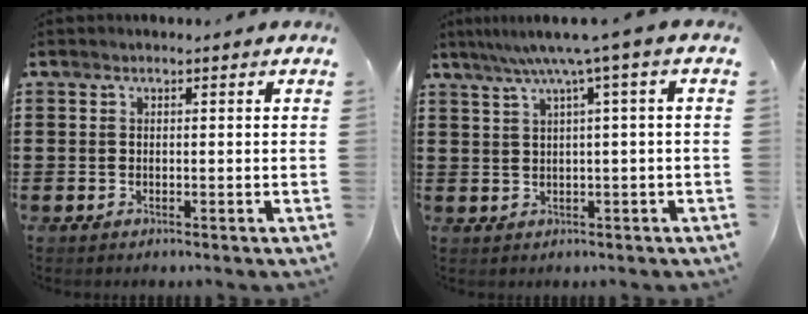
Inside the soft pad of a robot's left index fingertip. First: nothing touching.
{"total": 5.1, "force": [2.1, -0.8, 4.6], "torque": [-0.093, -0.010, 0.030]}